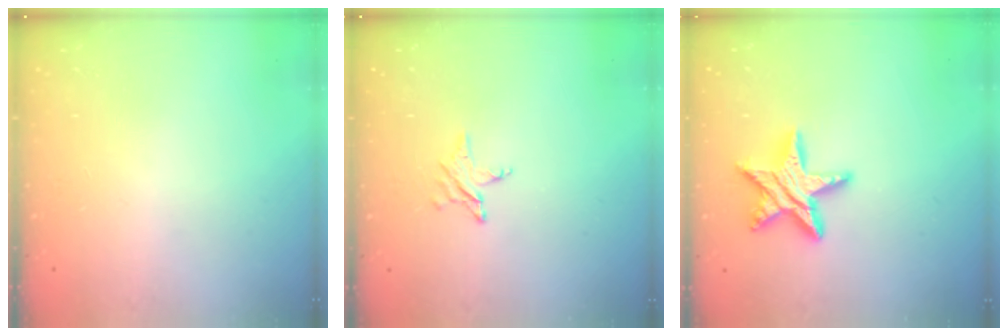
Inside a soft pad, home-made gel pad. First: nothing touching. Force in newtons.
{"total": 2.9, "press": 2.8, "slide": 0.3}
{"total": 11.6, "press": 11.6, "slide": 0.6}